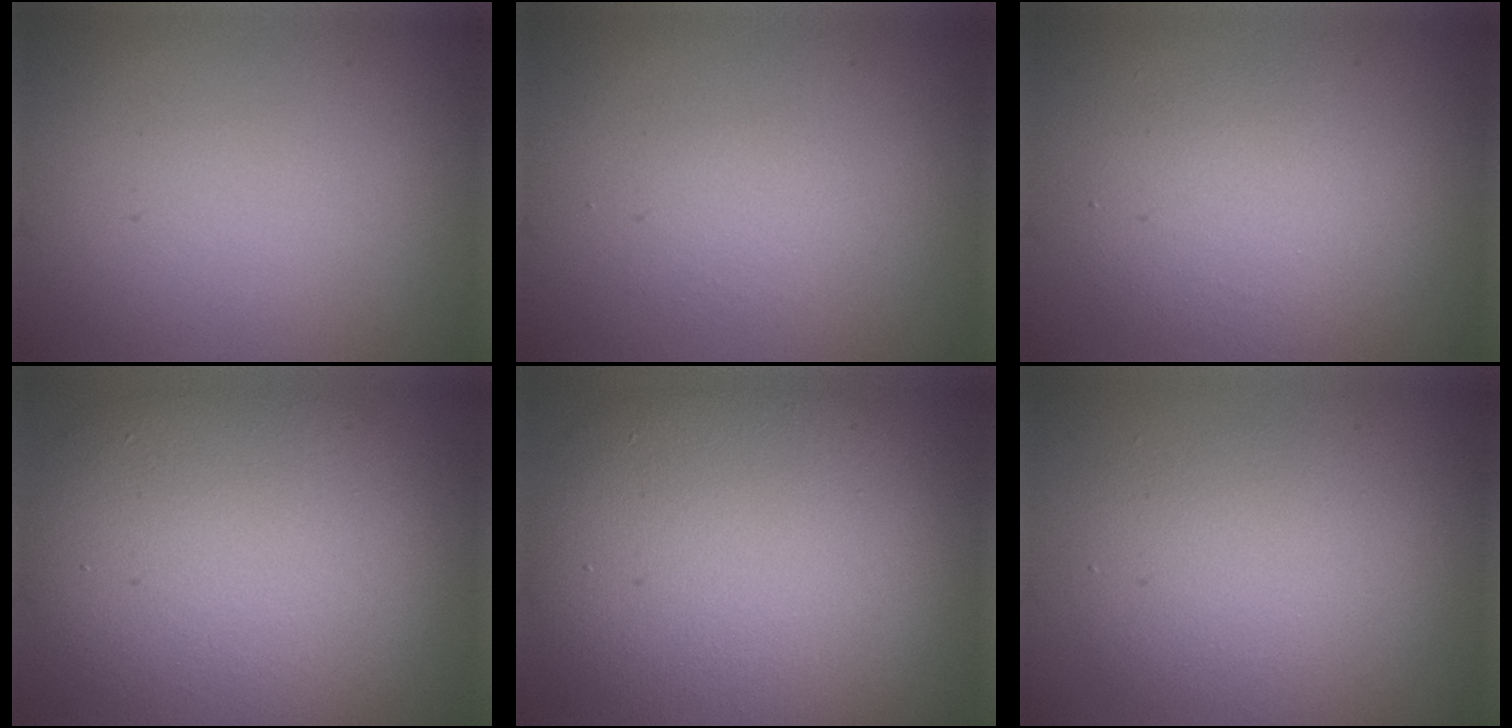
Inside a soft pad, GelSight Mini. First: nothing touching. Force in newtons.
{"total": 1.2, "press": 1.2, "slide": 0.0}
{"total": 3.5, "press": 3.5, "slide": 0.2}
{"total": 11.7, "press": 11.7, "slide": 0.7}
{"total": 13.0, "press": 13.0, "slide": 0.6}
{"total": 4.4, "press": 4.4, "slide": 0.2}